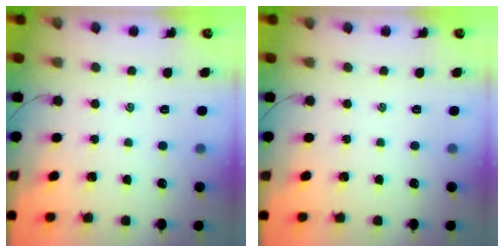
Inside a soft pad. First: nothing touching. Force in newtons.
{"total": 0.0}